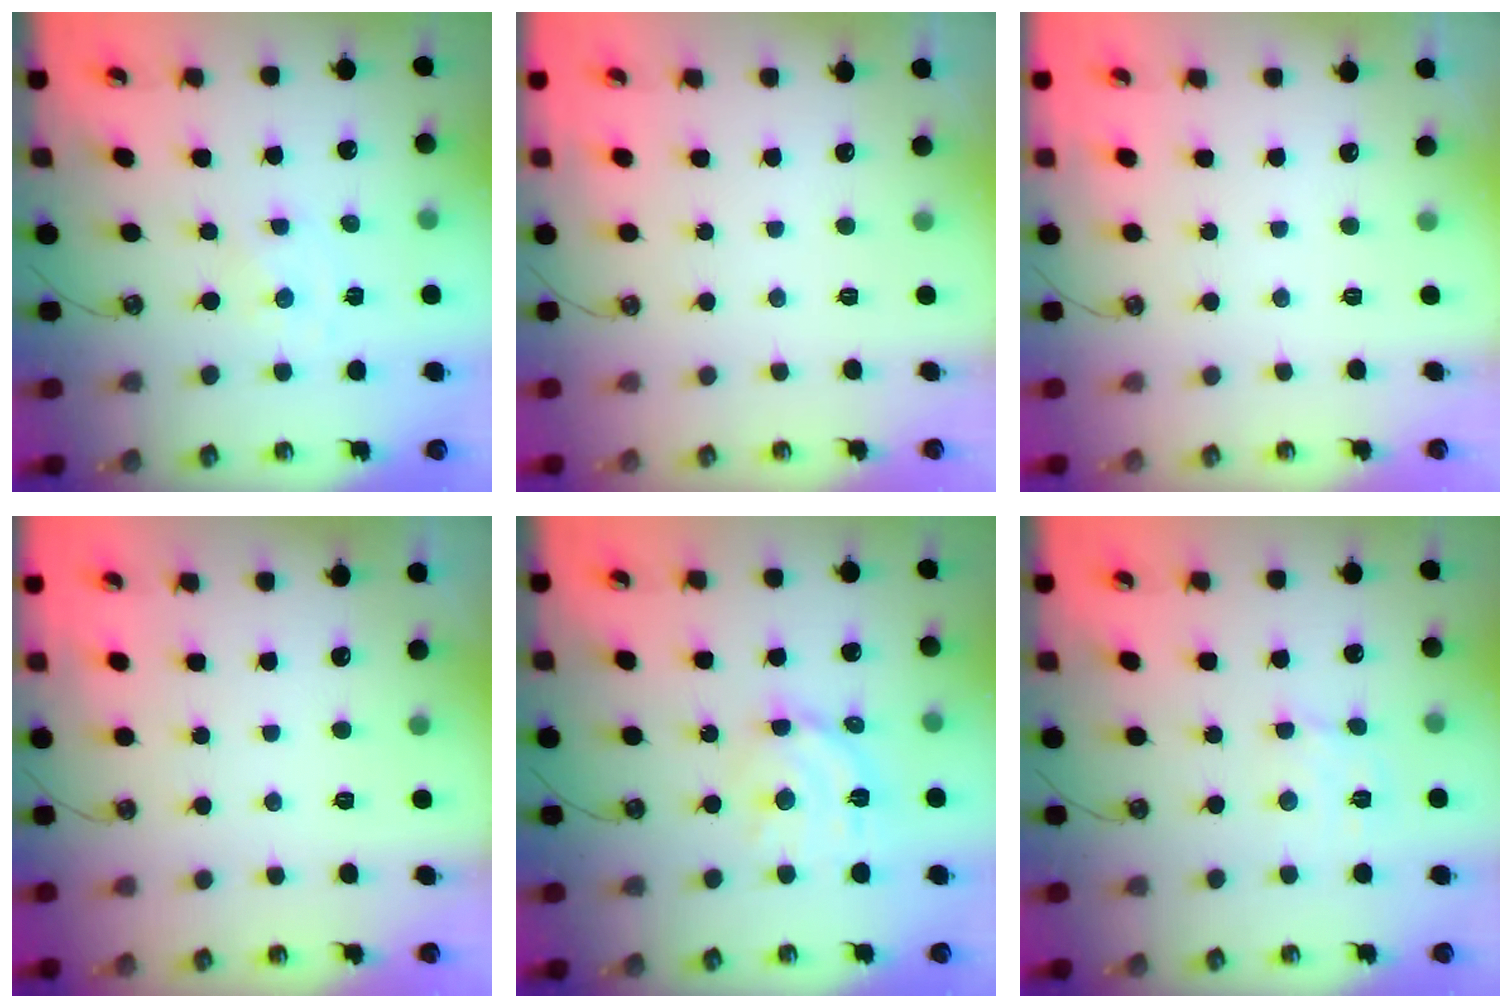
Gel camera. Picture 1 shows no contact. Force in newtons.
{"total": 0.0}
{"total": 0.0}
{"total": 0.0}
{"total": 11.7, "press": 11.7, "slide": 0.9}
{"total": 3.8, "press": 3.8, "slide": 0.3}